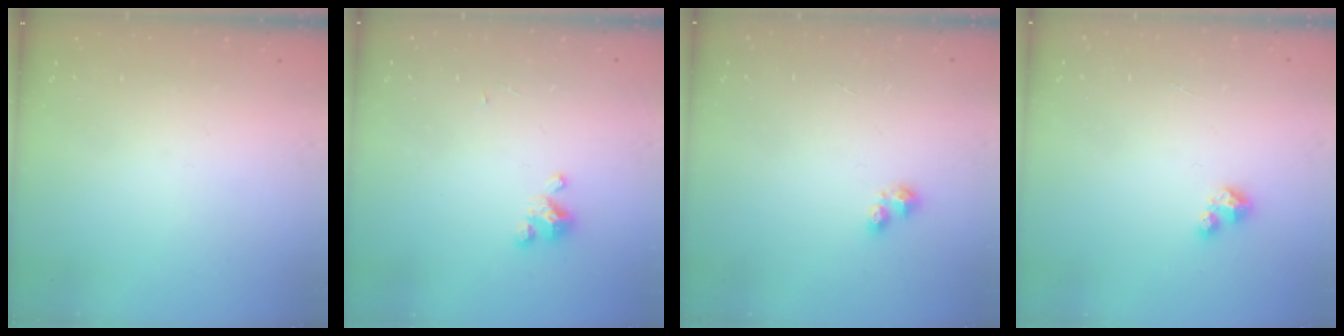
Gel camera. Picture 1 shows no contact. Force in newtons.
{"total": 2.3, "press": 2.2, "slide": 0.4}
{"total": 2.5, "press": 2.5, "slide": 0.4}
{"total": 2.7, "press": 2.7, "slide": 0.3}